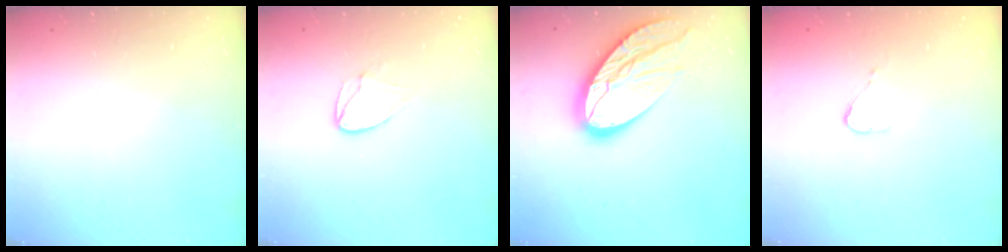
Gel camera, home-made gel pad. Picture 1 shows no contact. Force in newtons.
{"total": 6.8, "press": 6.8, "slide": 0.6}
{"total": 16.4, "press": 16.3, "slide": 1.1}
{"total": 3.7, "press": 3.7, "slide": 0.3}